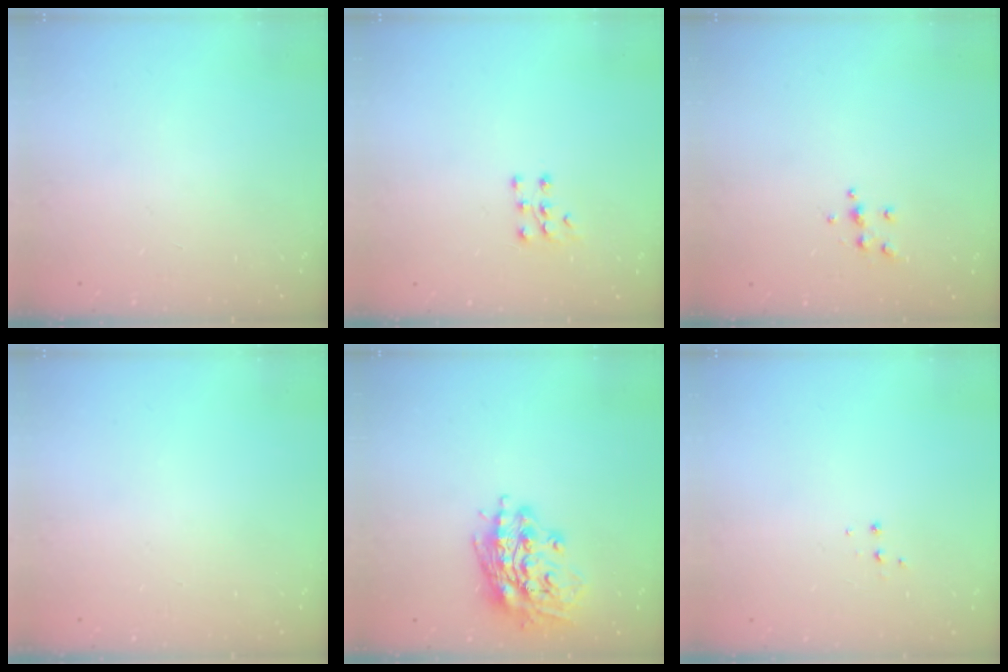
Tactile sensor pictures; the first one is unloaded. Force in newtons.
{"total": 6.6, "press": 6.6, "slide": 0.8}
{"total": 4.5, "press": 4.5, "slide": 0.5}
{"total": 0.0}
{"total": 16.1, "press": 15.9, "slide": 2.1}
{"total": 3.9, "press": 3.9, "slide": 0.5}